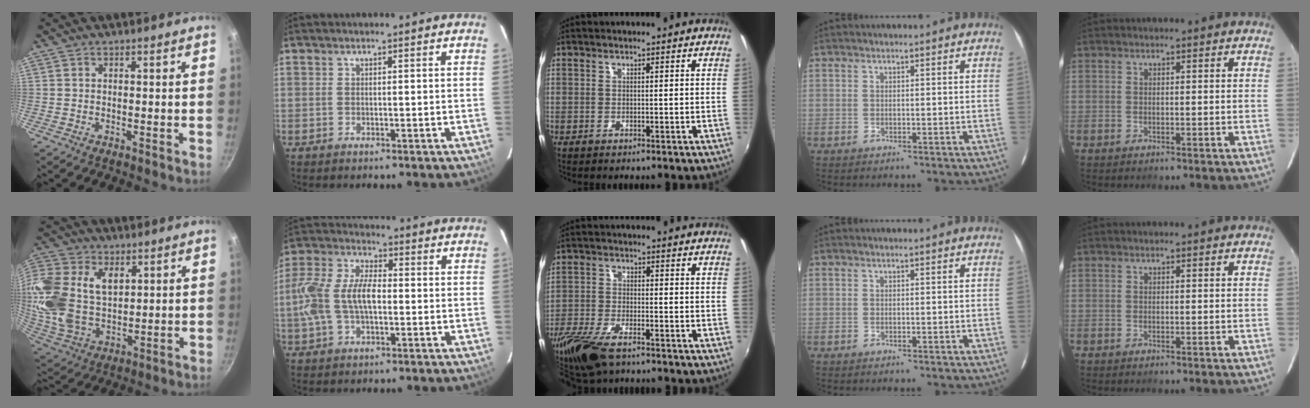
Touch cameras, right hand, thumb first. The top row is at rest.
{"thumb": {"total": 21.2, "force": [5.1, 14.5, 14.6], "torque": [-0.320, -0.008, 0.102]}, "index": {"total": 11.9, "force": [-1.2, 6.2, 10.1], "torque": [-0.217, 0.014, -0.023]}, "middle": {"total": 11.1, "force": [-8.1, 3.8, 6.7], "torque": [-0.164, -0.031, -0.159]}}